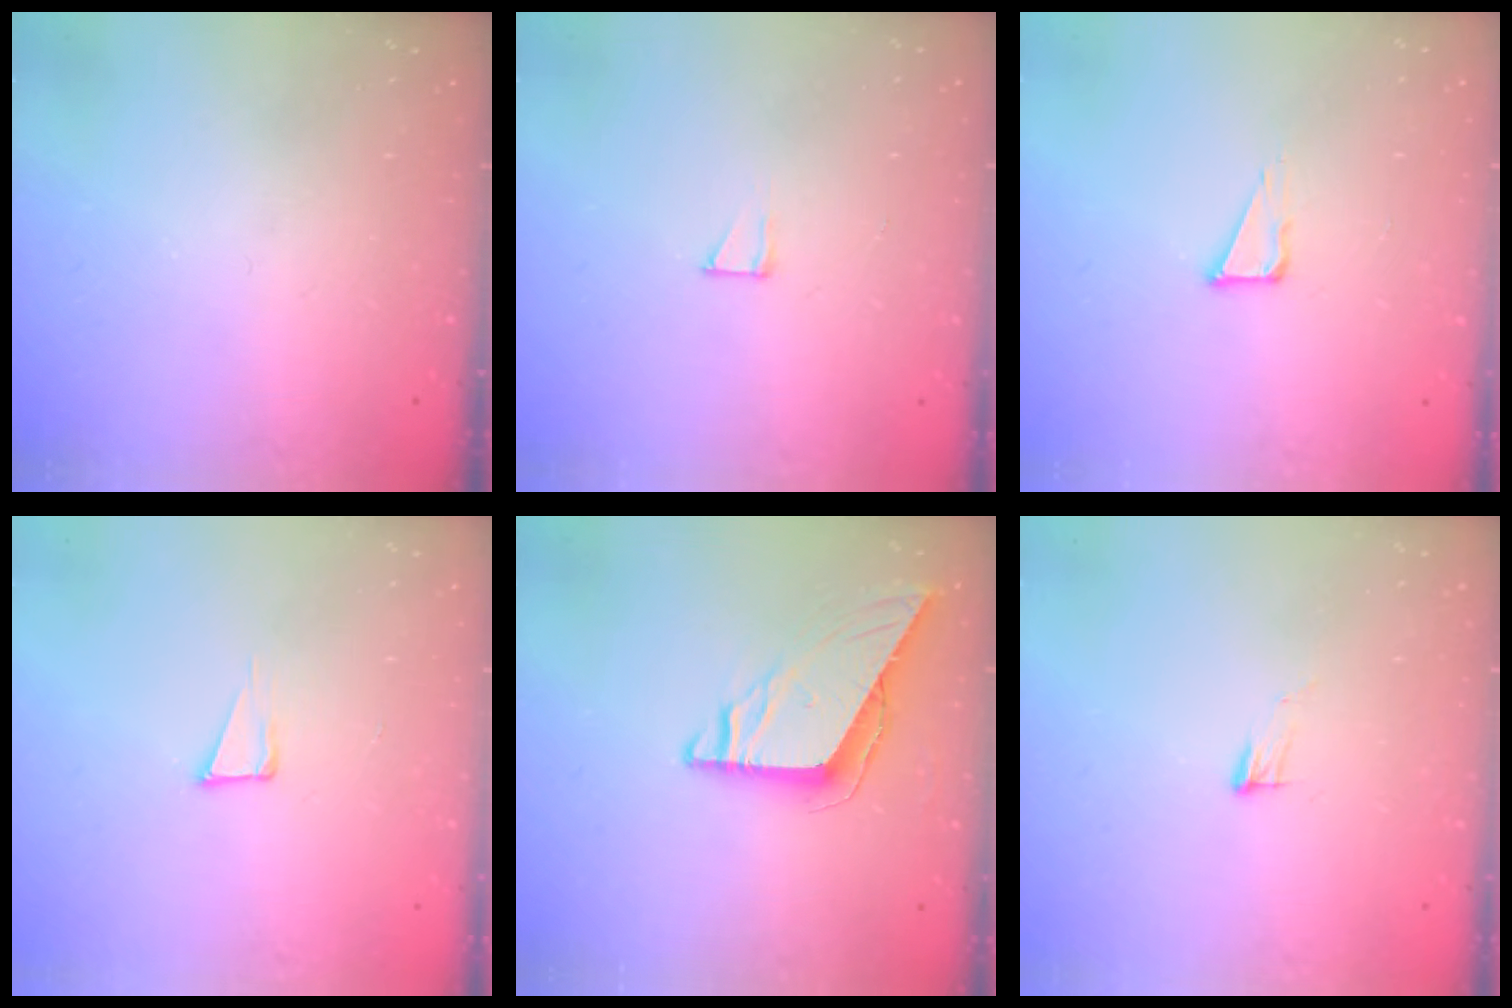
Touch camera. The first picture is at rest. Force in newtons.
{"total": 2.3, "press": 2.3, "slide": 0.2}
{"total": 3.8, "press": 3.7, "slide": 0.9}
{"total": 4.1, "press": 2.6, "slide": 3.2}
{"total": 7.7, "press": 7.6, "slide": 0.6}
{"total": 5.2, "press": 5.1, "slide": 1.0}